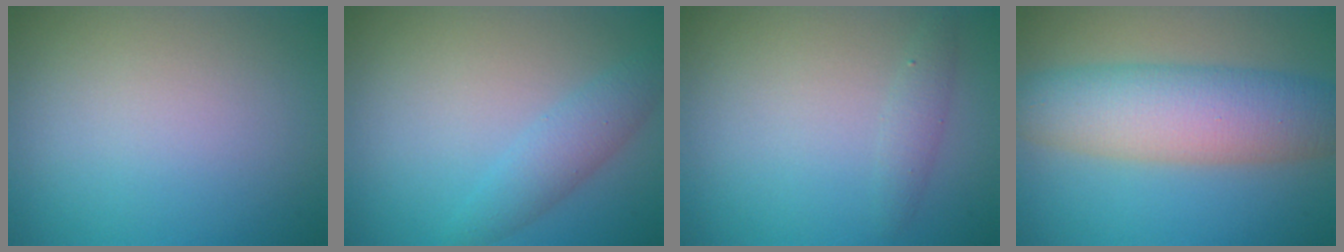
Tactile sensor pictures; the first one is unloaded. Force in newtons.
{"total": 2.7, "press": 2.7, "slide": 0.1}
{"total": 1.3, "press": 1.3, "slide": 0.1}
{"total": 7.8, "press": 7.8, "slide": 0.3}